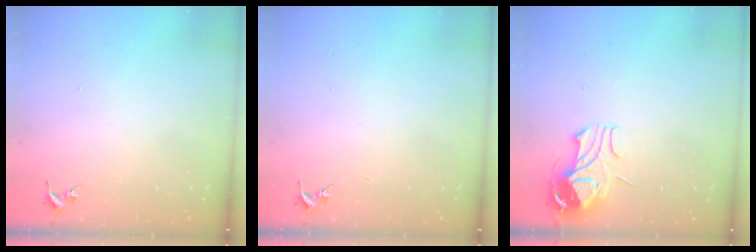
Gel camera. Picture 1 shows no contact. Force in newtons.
{"total": 0.0}
{"total": 9.9, "press": 9.8, "slide": 1.4}